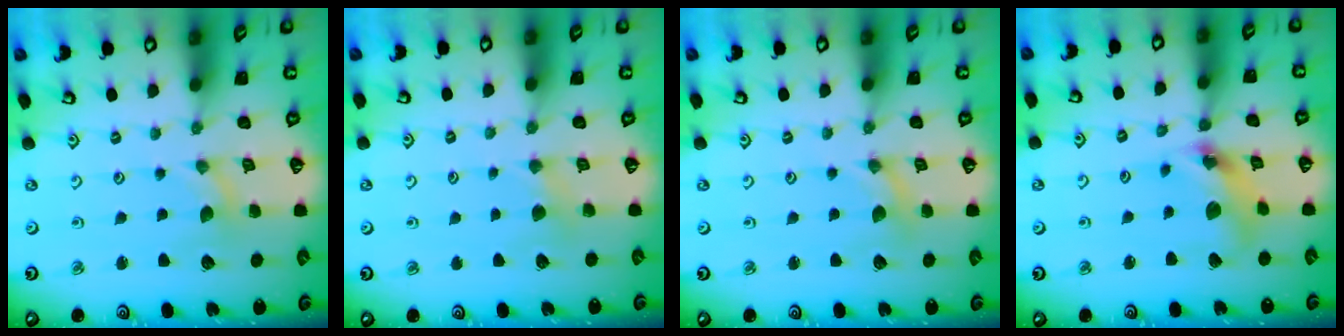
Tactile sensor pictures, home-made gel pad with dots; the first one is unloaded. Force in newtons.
{"total": 2.7, "press": 2.7, "slide": 0.4}
{"total": 0.0}
{"total": 12.9, "press": 12.8, "slide": 1.5}